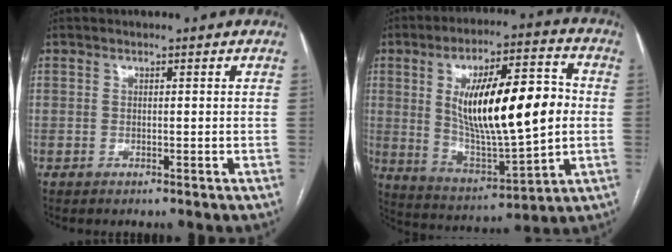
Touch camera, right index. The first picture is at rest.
{"total": 20.7, "force": [1.9, 5.2, 19.9], "torque": [-0.345, 0.012, 0.041]}